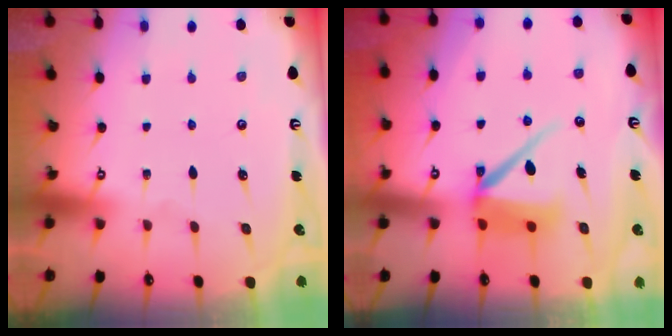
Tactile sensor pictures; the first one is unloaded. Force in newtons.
{"total": 8.6, "press": 8.5, "slide": 1.2}